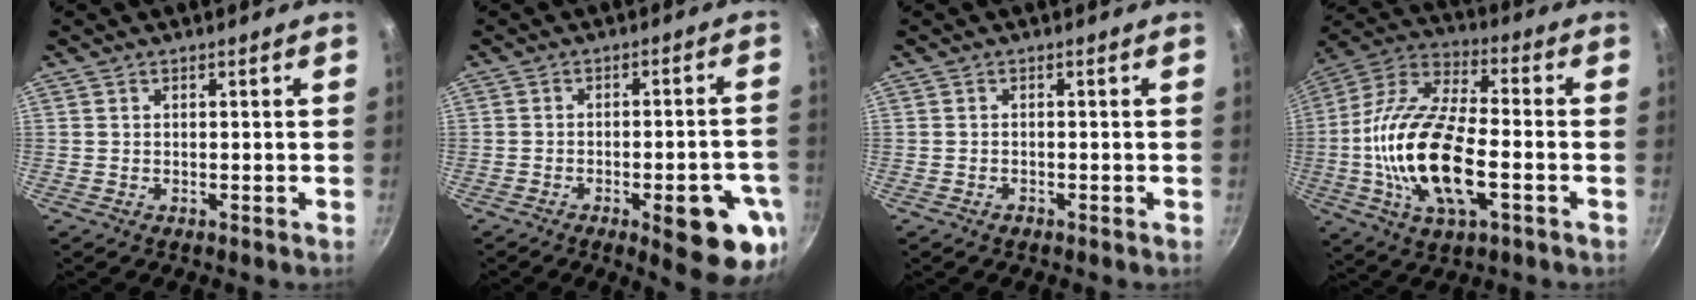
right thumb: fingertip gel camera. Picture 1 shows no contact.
{"total": 13.6, "force": [-5.3, 4.1, 11.8], "torque": [-0.123, 0.019, -0.064]}
{"total": 0.8, "force": [-0.6, 0.4, 0.3], "torque": [-0.011, 0.006, -0.011]}
{"total": 21.1, "force": [-4.0, 9.2, 18.5], "torque": [-0.356, 0.025, -0.090]}